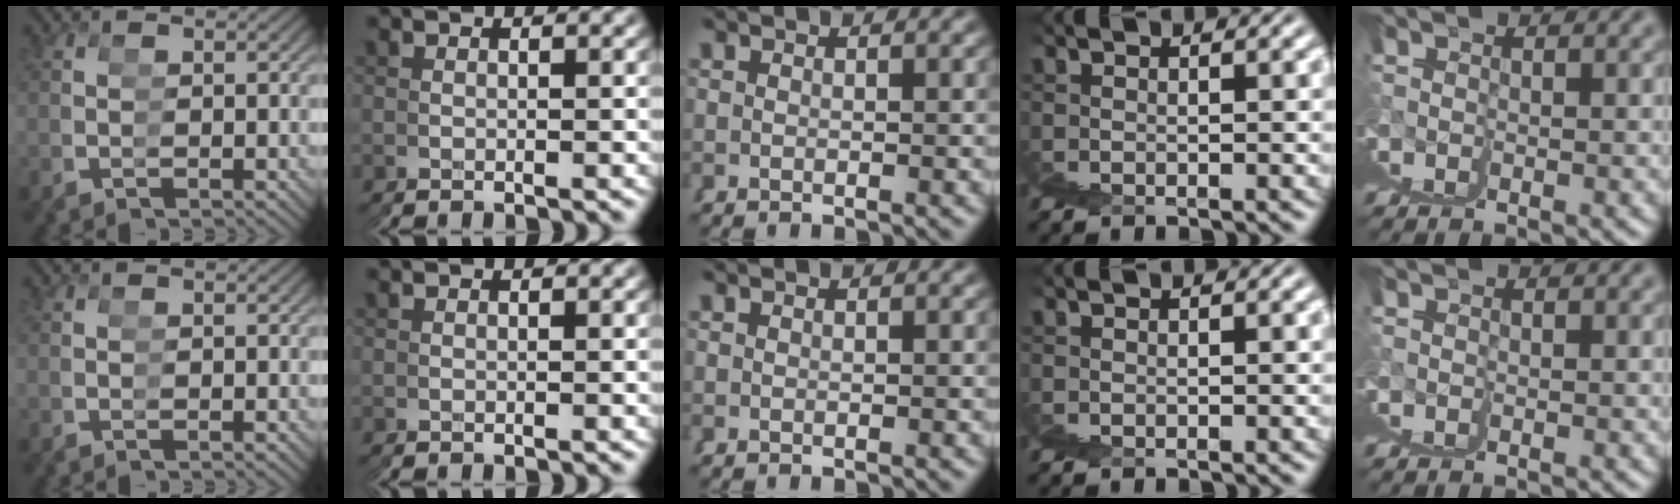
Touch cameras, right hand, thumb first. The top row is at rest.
{}